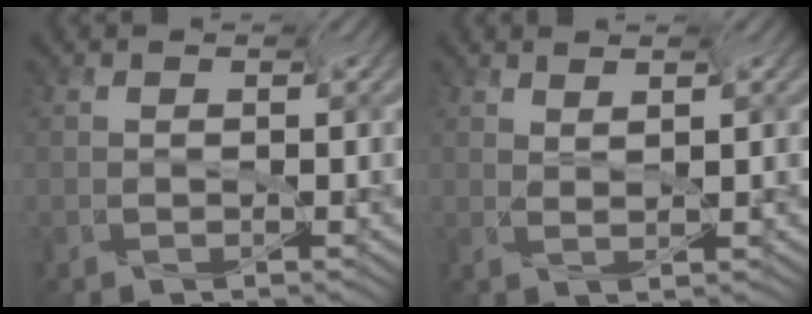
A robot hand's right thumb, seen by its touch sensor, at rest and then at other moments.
{"total": 2.4, "force": [2.1, -0.4, 0.9], "torque": [-0.016, -0.010, 0.038]}